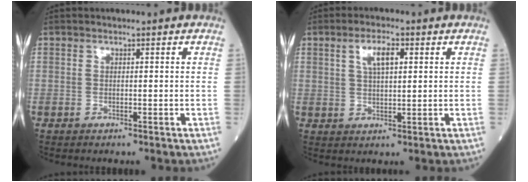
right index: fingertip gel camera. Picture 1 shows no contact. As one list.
[{"total": 4.4, "force": [1.7, 1.4, 3.8], "torque": [-0.073, 0.007, 0.031]}]